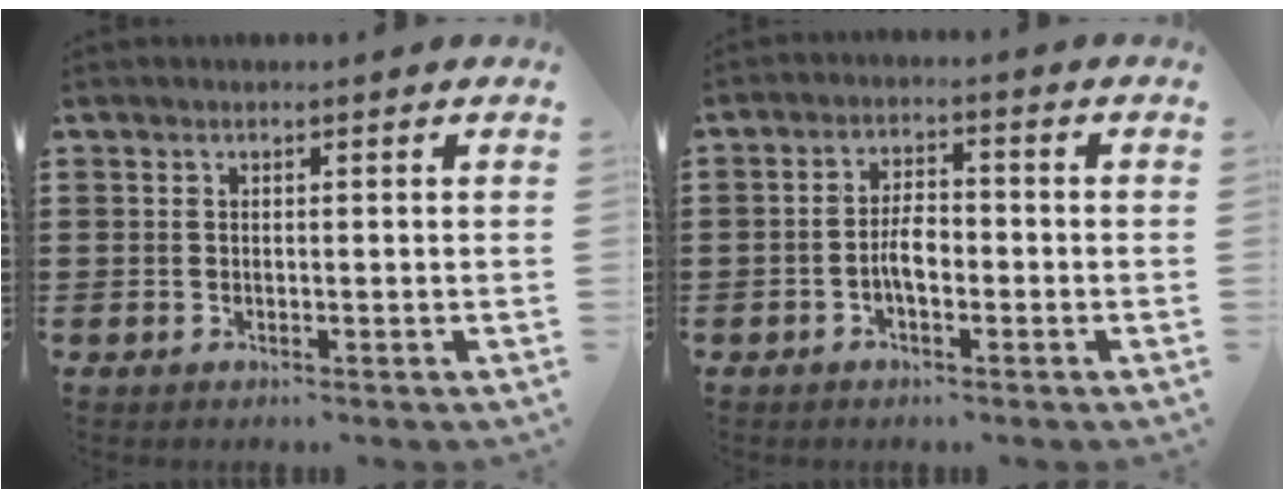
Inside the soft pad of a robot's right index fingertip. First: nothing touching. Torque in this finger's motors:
{"motor_torque": [2.14, 0.00, 0.11, 0.04]}